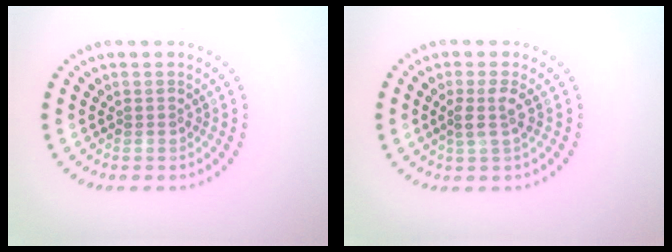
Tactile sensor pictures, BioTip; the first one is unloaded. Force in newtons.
{"total": 1.9, "press": 1.5, "slide": 1.2}